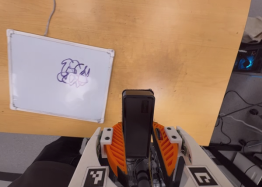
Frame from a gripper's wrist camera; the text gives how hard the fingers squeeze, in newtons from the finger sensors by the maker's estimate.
{"total": 4.1, "left": 2.7, "right": 5.6}